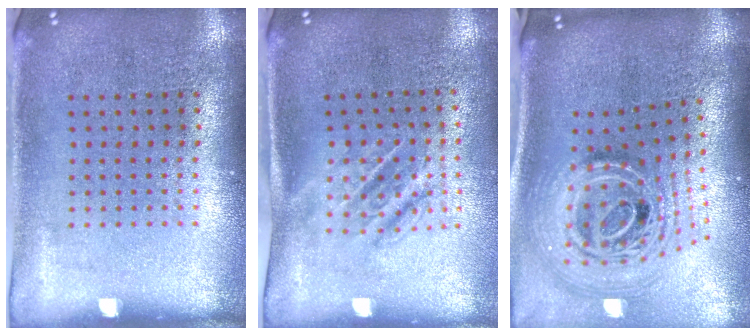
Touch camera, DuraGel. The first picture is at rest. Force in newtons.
{"total": 1.7, "press": 1.3, "slide": 1.1}
{"total": 3.0, "press": 2.0, "slide": 2.2}